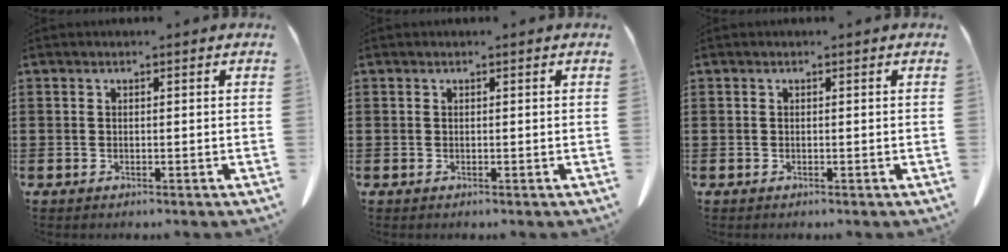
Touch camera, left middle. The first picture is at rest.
{"total": 0.0}
{"total": 0.0}